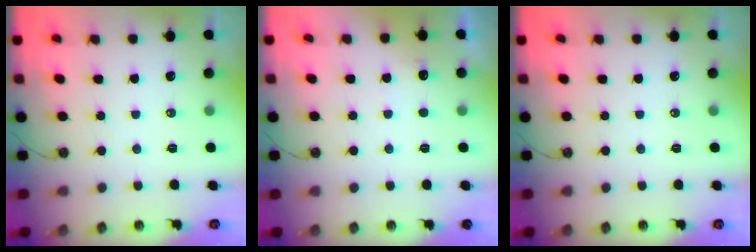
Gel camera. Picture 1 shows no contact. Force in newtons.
{"total": 4.2, "press": 4.0, "slide": 1.2}
{"total": 0.0}